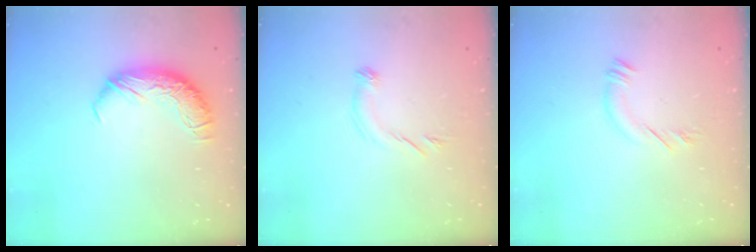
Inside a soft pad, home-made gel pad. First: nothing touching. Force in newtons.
{"total": 6.5, "press": 6.5, "slide": 1.0}
{"total": 5.2, "press": 5.2, "slide": 0.3}